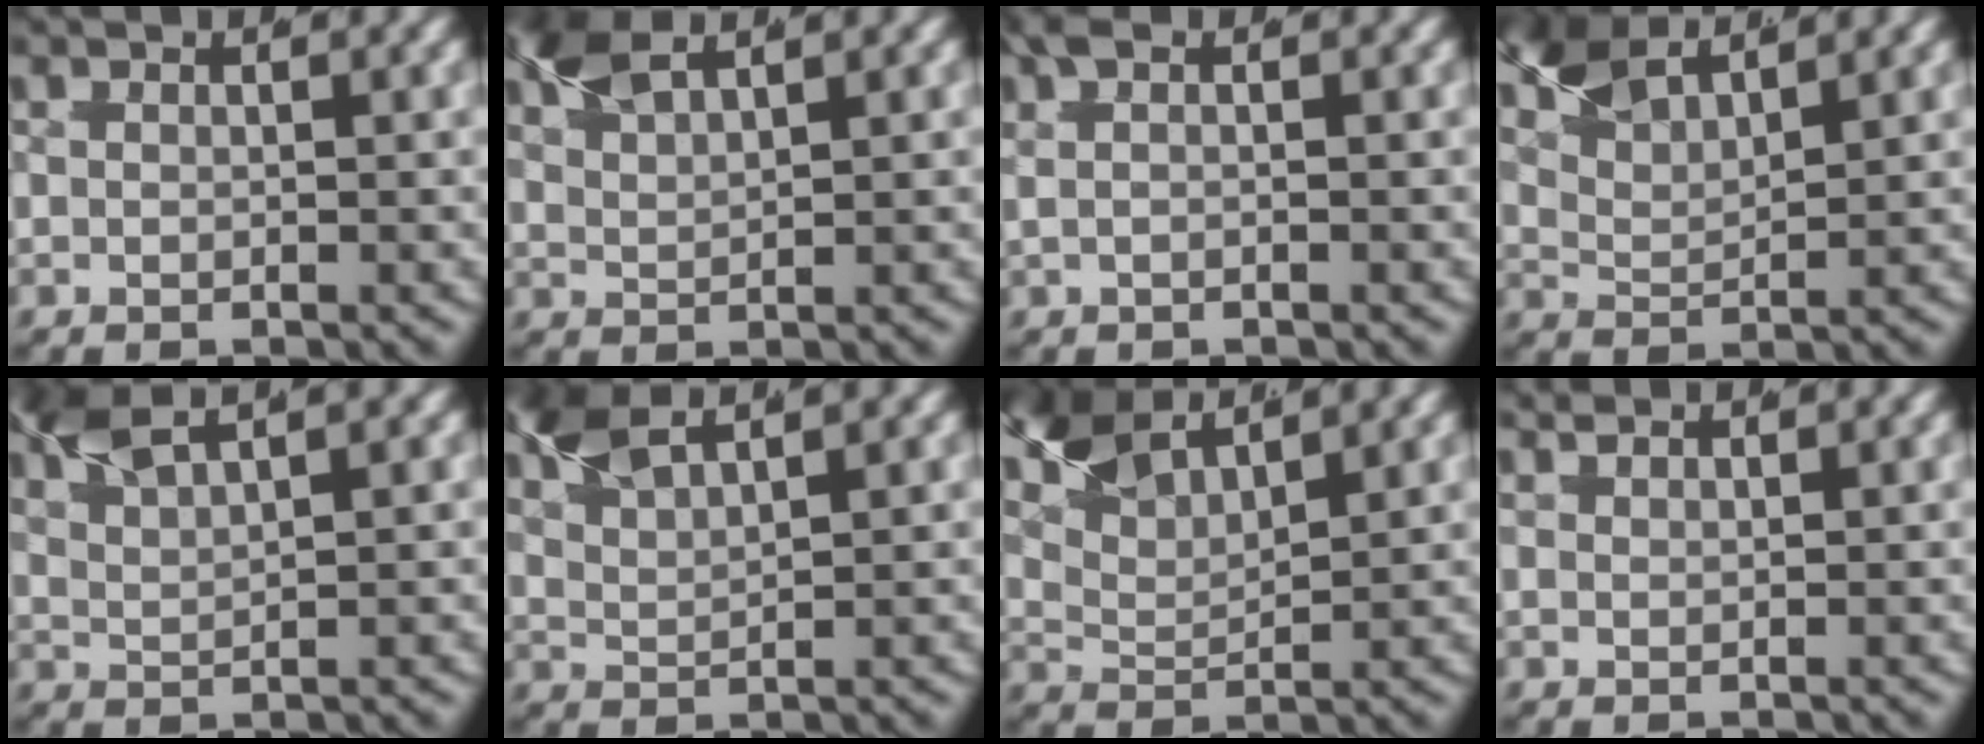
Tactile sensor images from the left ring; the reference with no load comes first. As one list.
[{"total": 3.9, "force": [2.0, 2.1, 2.6], "torque": [-0.078, -0.002, 0.033]}, {"total": 1.8, "force": [0.5, 1.1, 1.4], "torque": [-0.036, 0.011, 0.002]}, {"total": 5.2, "force": [3.0, 2.7, 3.2], "torque": [-0.087, -0.004, 0.044]}, {"total": 4.6, "force": [2.6, 2.2, 3.0], "torque": [-0.073, 0.007, 0.038]}, {"total": 4.4, "force": [2.4, 2.2, 3.0], "torque": [-0.083, 0.000, 0.036]}, {"total": 5.8, "force": [2.9, 3.2, 3.8], "torque": [-0.096, -0.003, 0.040]}, {"total": 1.0, "force": [0.9, 0.4, 0.2], "torque": [-0.007, 0.002, 0.016]}]